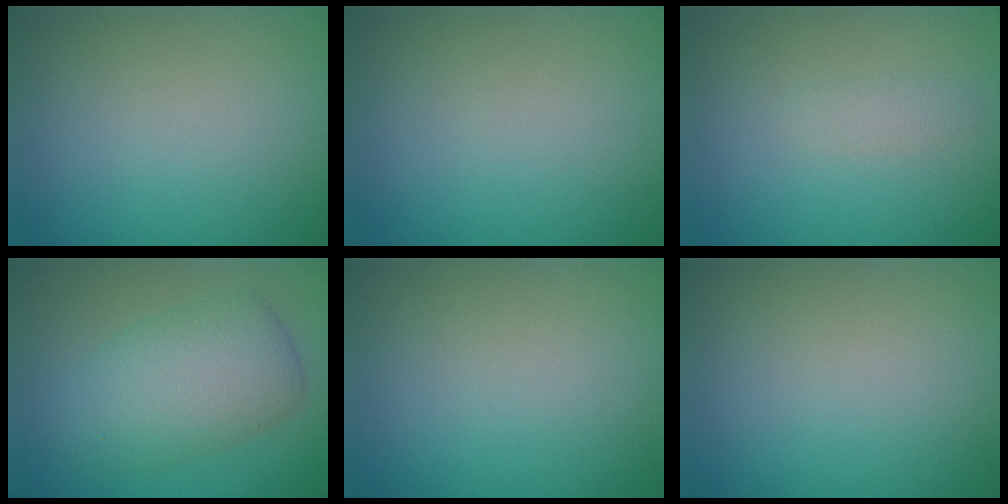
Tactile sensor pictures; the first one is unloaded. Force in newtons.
{"total": 0.0}
{"total": 0.8, "press": 0.8, "slide": 0.0}
{"total": 5.8, "press": 5.8, "slide": 0.1}
{"total": 0.0}
{"total": 0.0}